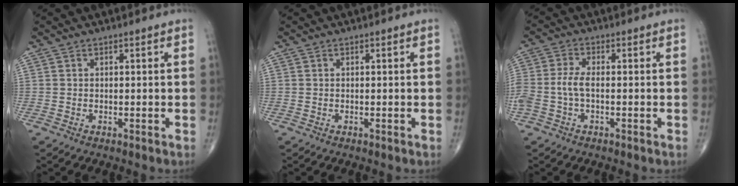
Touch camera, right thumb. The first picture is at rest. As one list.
[{"total": 0.0}, {"total": 5.3, "force": [-0.9, 2.7, 4.5], "torque": [-0.120, 0.014, -0.019]}]